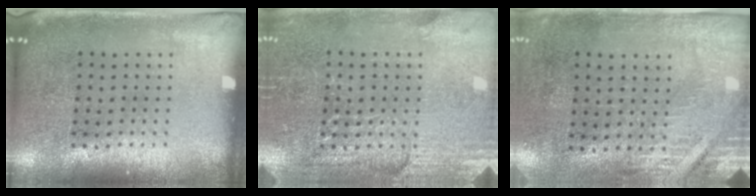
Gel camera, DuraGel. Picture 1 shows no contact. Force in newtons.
{"total": 2.9, "press": 2.9, "slide": 0.2}
{"total": 2.9, "press": 2.5, "slide": 1.4}